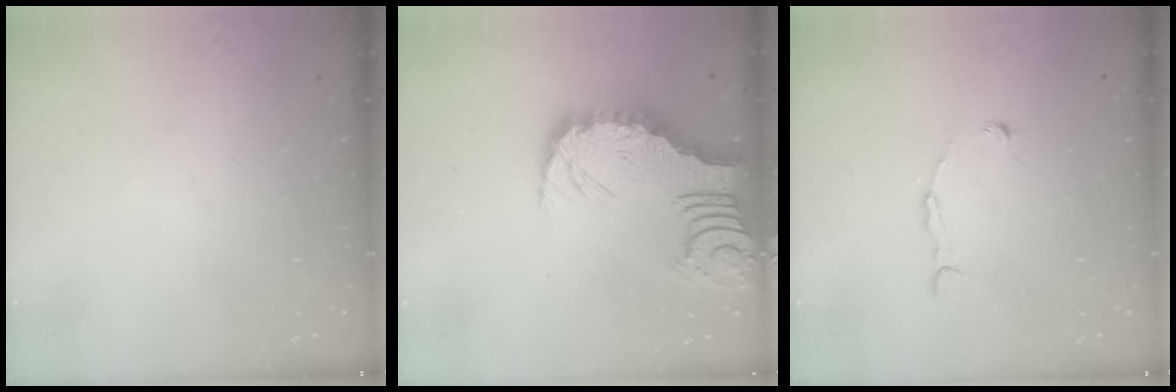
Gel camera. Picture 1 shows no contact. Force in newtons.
{"total": 6.5, "press": 6.4, "slide": 0.8}
{"total": 2.8, "press": 2.8, "slide": 0.1}